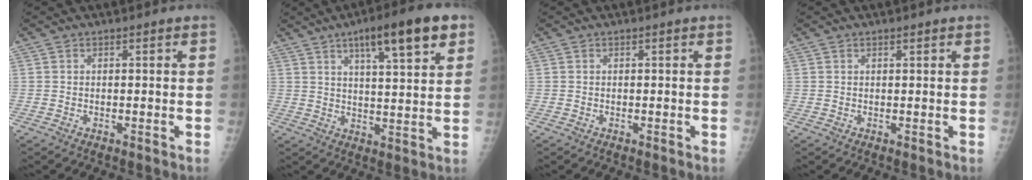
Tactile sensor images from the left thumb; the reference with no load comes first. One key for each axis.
{"total": 13.6, "fx": 7.3, "fy": 3.0, "fz": 11.1, "tx": -0.148, "ty": -0.021, "tz": 0.105}
{"total": 0.0}
{"total": 0.7, "fx": 0.5, "fy": 0.1, "fz": 0.5, "tx": -0.006, "ty": -0.001, "tz": 0.008}